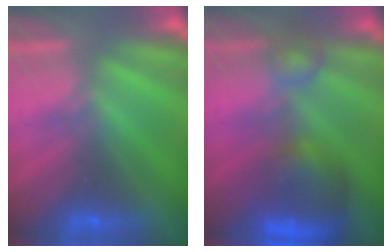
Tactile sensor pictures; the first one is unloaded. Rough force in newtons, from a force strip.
{"total": 5.6}